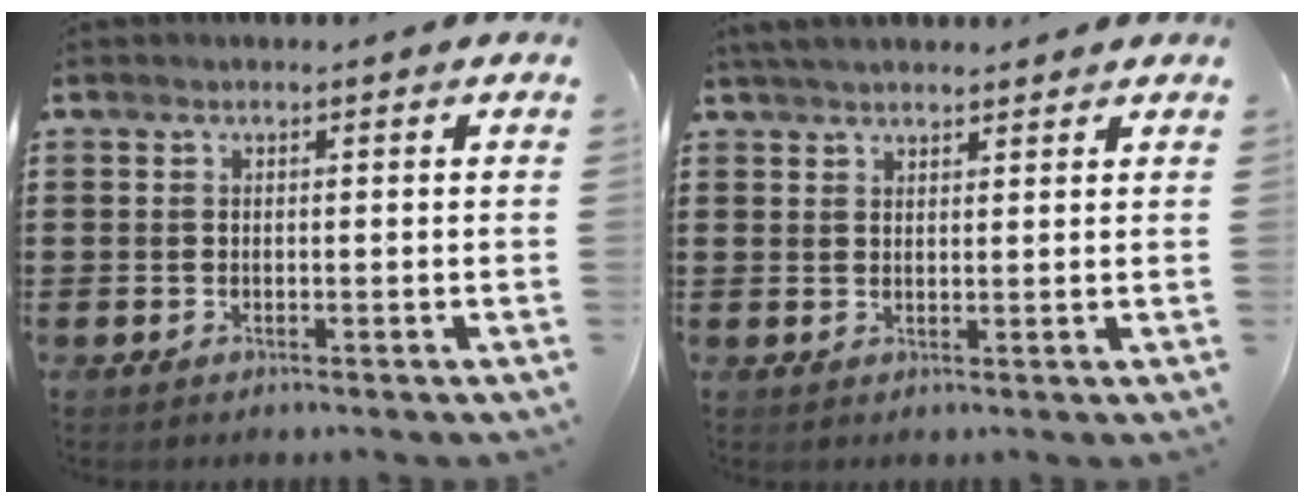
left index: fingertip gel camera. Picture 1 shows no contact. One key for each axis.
{"total": 3.1, "fx": 2.9, "fy": 0.5, "fz": 1.0, "tx": -0.026, "ty": 0.000, "tz": 0.055}